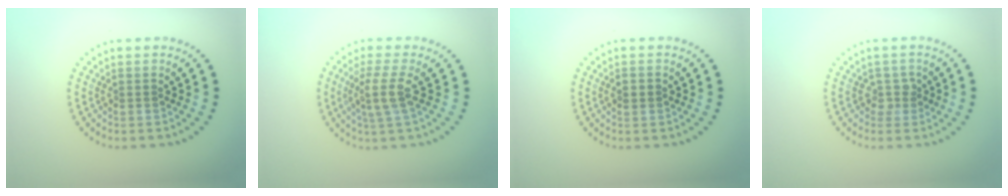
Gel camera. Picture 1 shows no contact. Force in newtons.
{"total": 3.0, "press": 2.4, "slide": 1.7}
{"total": 1.4, "press": 1.4, "slide": 0.2}
{"total": 1.3, "press": 1.1, "slide": 0.7}